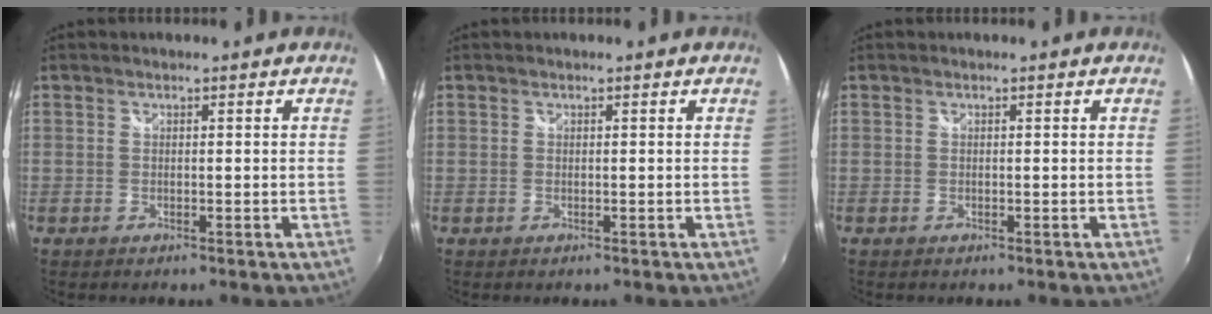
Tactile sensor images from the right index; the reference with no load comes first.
{"total": 0.0}
{"total": 0.0}